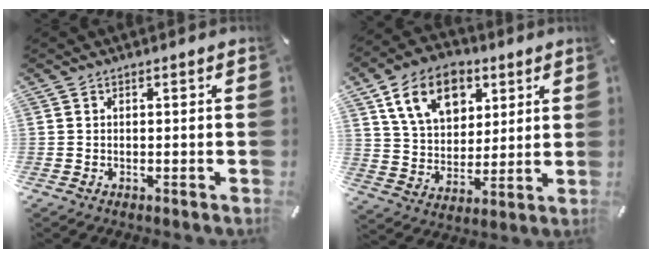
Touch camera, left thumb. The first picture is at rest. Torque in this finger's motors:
{"motor_torque": [2.18, 2.18, 1.39, -1.39, 0.17]}